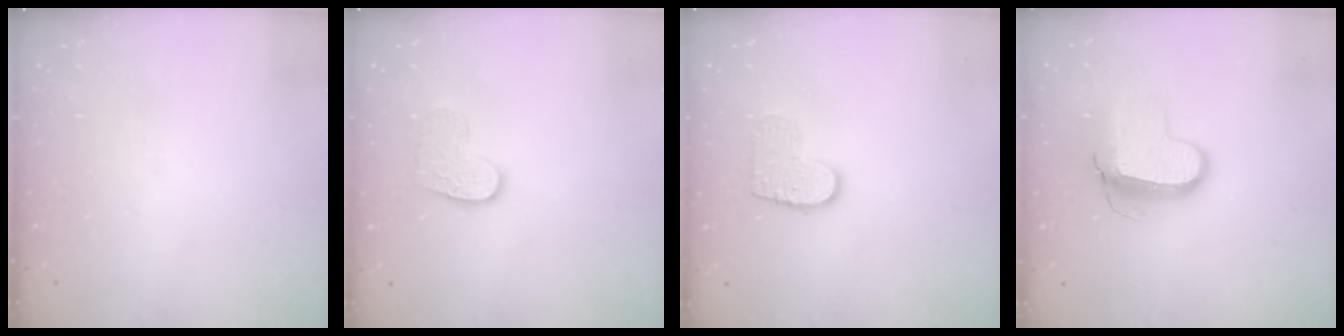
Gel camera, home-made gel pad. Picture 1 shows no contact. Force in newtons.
{"total": 9.5, "press": 9.5, "slide": 0.6}
{"total": 9.7, "press": 9.7, "slide": 0.3}
{"total": 11.1, "press": 11.0, "slide": 1.0}